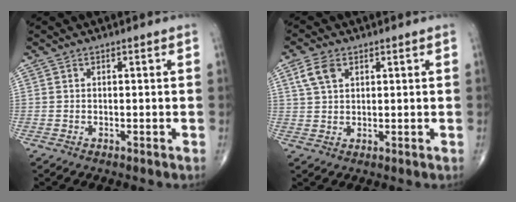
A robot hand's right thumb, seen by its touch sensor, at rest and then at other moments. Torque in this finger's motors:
{"motor_torque": [-0.56, 0.61, 0.06, -0.04, 0.10]}